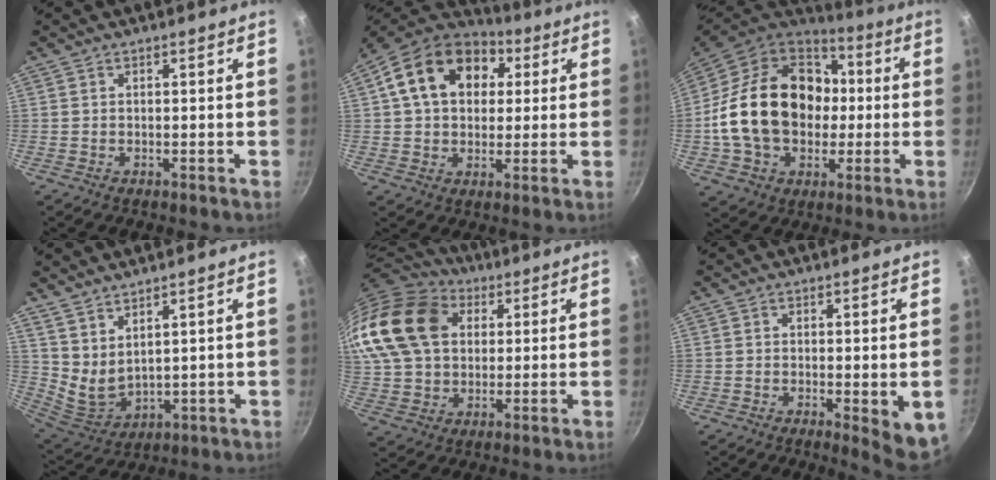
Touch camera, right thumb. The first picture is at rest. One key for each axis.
{"total": 18.8, "fx": 5.2, "fy": 13.8, "fz": 11.7, "tx": -0.186, "ty": 0.024, "tz": 0.073}
{"total": 26.0, "fx": -0.1, "fy": 19.5, "fz": 17.2, "tx": -0.278, "ty": 0.040, "tz": 0.004}
{"total": 7.4, "fx": 4.7, "fy": 3.3, "fz": 4.7, "tx": -0.080, "ty": -0.048, "tz": 0.103}
{"total": 23.8, "fx": 6.9, "fy": 17.6, "fz": 14.4, "tx": -0.295, "ty": 0.024, "tz": 0.123}
{"total": 6.5, "fx": -1.2, "fy": 1.6, "fz": 6.1, "tx": -0.072, "ty": -0.011, "tz": -0.011}